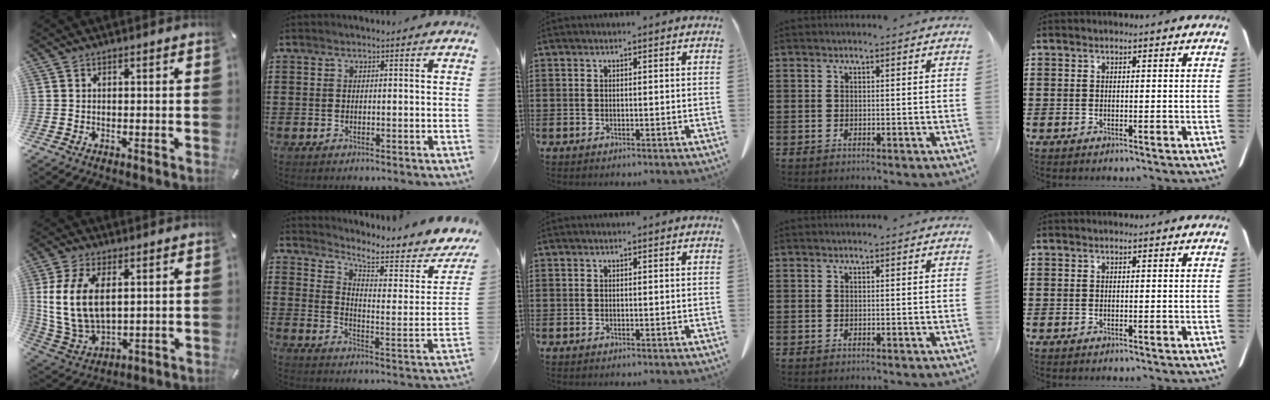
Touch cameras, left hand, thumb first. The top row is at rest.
{"thumb": {"total": 12.8, "force": [3.5, 8.0, 9.3], "torque": [-0.219, -0.007, 0.062]}, "index": {"total": 6.3, "force": [5.4, 1.0, 3.2], "torque": [-0.065, -0.049, 0.083]}}